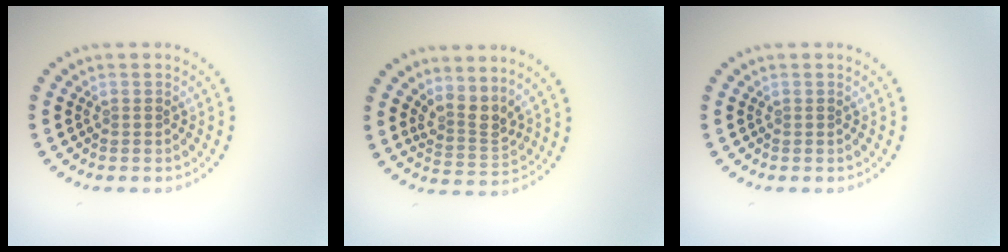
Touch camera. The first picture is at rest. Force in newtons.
{"total": 2.8, "press": 2.0, "slide": 1.9}
{"total": 0.0}